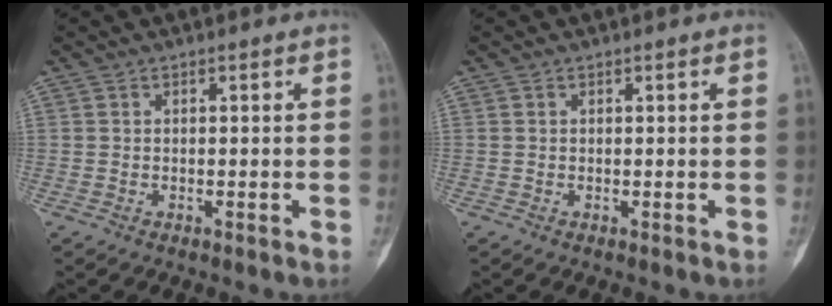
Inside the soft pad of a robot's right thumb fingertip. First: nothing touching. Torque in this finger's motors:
{"motor_torque": [0.03, 0.02, 0.00, 0.00, 0.00]}